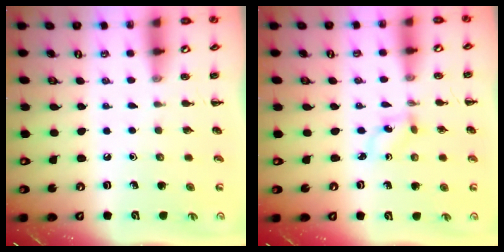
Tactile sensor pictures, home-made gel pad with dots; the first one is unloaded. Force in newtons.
{"total": 0.9, "press": 0.8, "slide": 0.5}